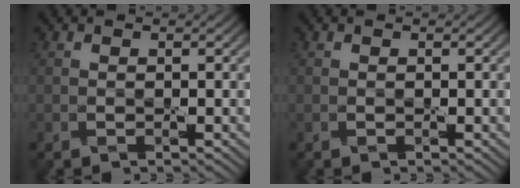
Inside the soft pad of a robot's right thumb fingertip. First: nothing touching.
{"total": 0.0}